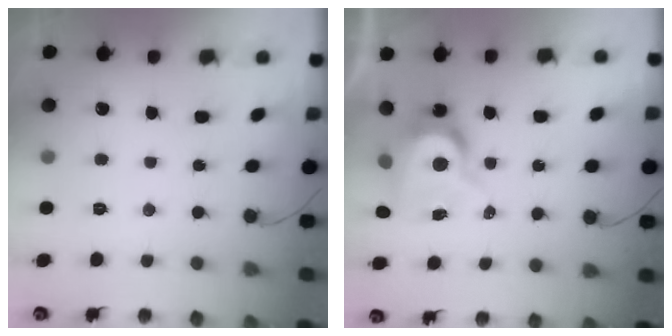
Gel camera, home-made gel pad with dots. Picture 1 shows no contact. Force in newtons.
{"total": 8.2, "press": 8.2, "slide": 0.6}